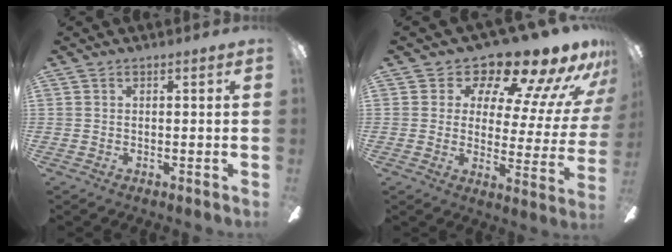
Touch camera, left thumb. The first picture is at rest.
{"total": 14.7, "force": [11.7, 4.7, 7.6], "torque": [-0.114, -0.101, 0.192]}